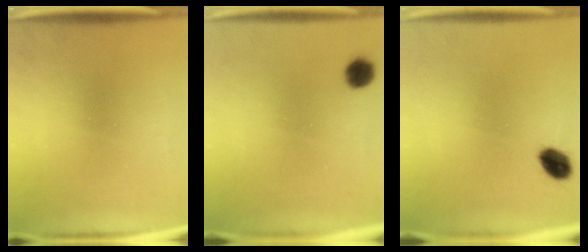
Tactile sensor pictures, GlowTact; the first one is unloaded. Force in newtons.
{"total": 3.5}
{"total": 4.5}